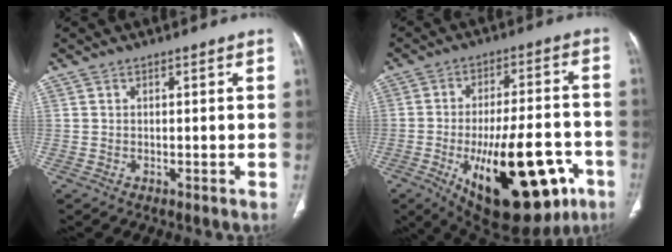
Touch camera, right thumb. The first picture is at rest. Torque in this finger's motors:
{"motor_torque": [2.68, 2.32, 2.10, -0.67, 0.63]}